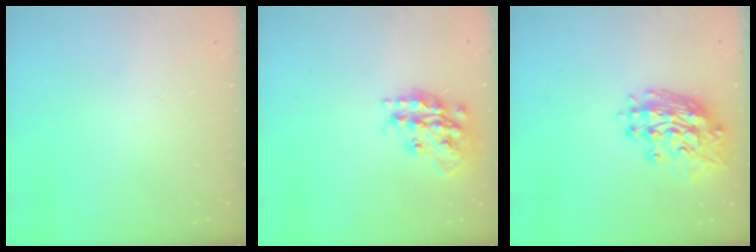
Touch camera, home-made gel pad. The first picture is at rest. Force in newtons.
{"total": 18.3, "press": 18.3, "slide": 1.0}
{"total": 15.0, "press": 14.9, "slide": 1.4}